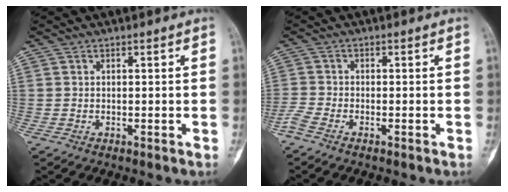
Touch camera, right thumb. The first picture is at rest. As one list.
[{"total": 2.6, "force": [-2.1, 0.6, 1.4], "torque": [-0.045, 0.007, -0.047]}]